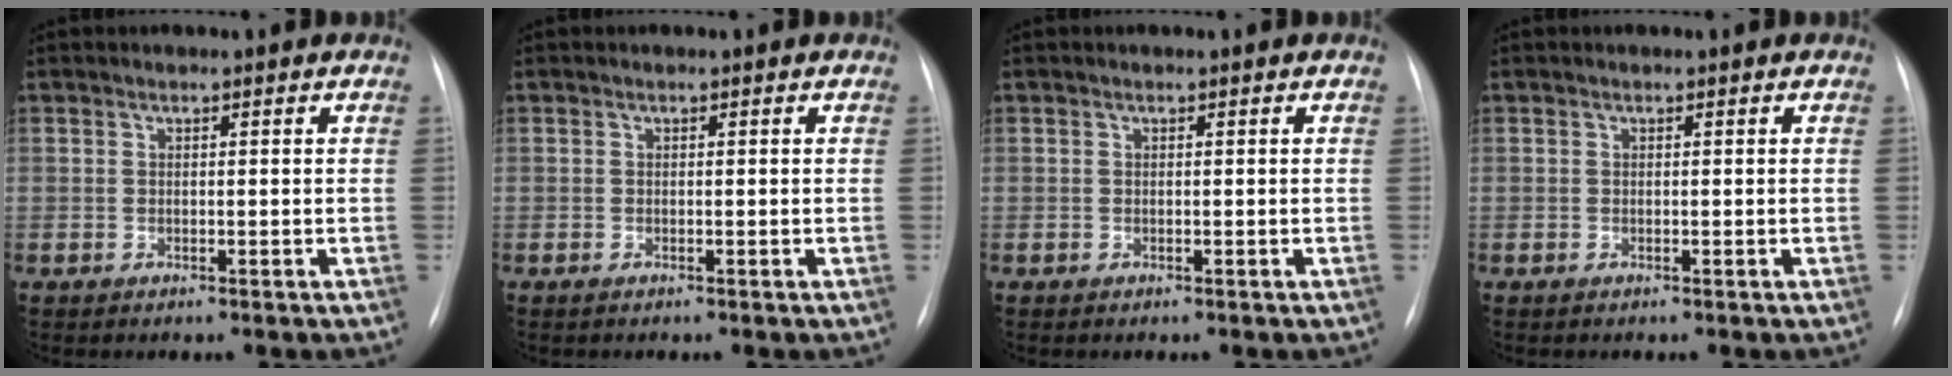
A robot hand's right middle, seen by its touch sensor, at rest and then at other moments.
{"total": 0.0}
{"total": 0.0}
{"total": 0.0}